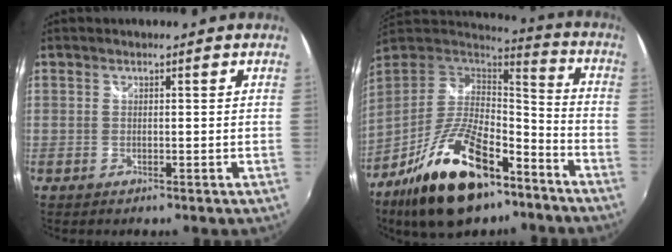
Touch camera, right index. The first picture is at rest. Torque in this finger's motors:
{"motor_torque": [0.69, -0.65, 1.05, 0.21]}